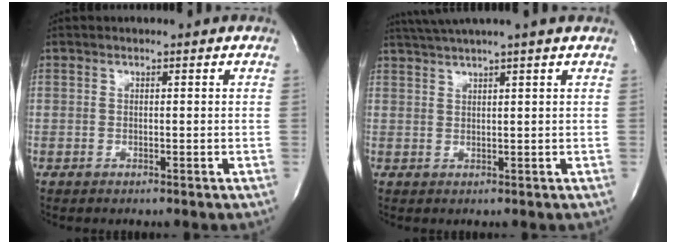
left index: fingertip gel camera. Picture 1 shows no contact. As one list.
[{"total": 6.0, "force": [4.9, -1.8, 2.9], "torque": [-0.047, 0.022, 0.078]}]